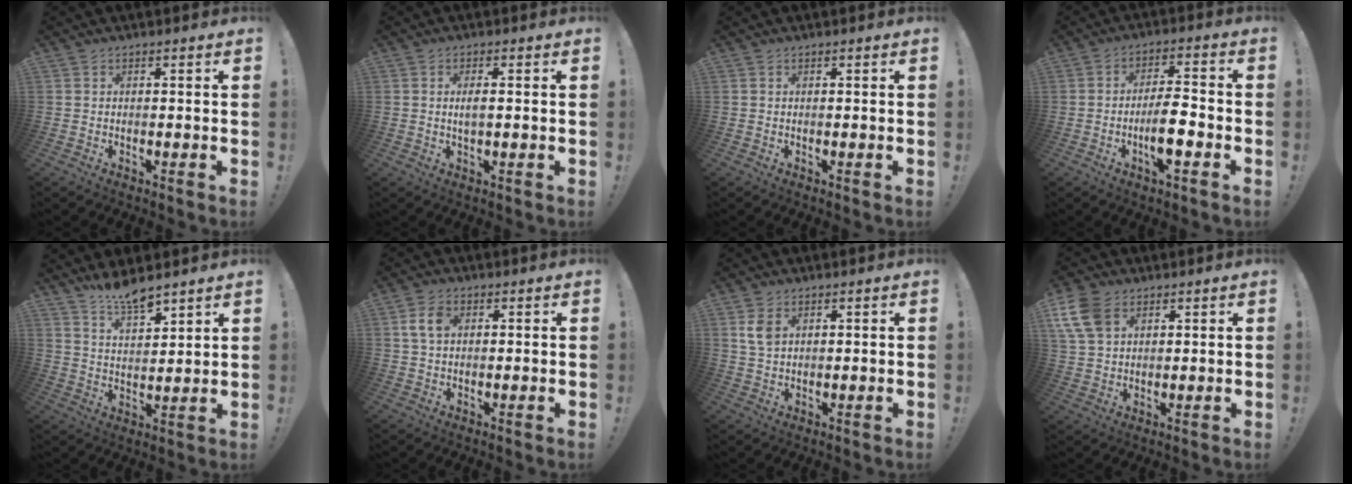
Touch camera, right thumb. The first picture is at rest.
{"total": 2.7, "force": [0.0, 0.7, 2.6], "torque": [-0.048, 0.000, -0.001]}
{"total": 0.0}
{"total": 9.5, "force": [-3.5, 2.9, 8.4], "torque": [-0.147, 0.011, -0.064]}
{"total": 7.8, "force": [7.0, 1.5, 3.2], "torque": [-0.067, -0.046, 0.128]}
{"total": 5.5, "force": [1.3, 3.5, 4.0], "torque": [-0.082, 0.007, 0.026]}
{"total": 4.8, "force": [2.0, 3.0, 3.2], "torque": [-0.056, 0.000, 0.039]}
{"total": 10.0, "force": [4.6, 6.6, 6.0], "torque": [-0.125, -0.004, 0.092]}